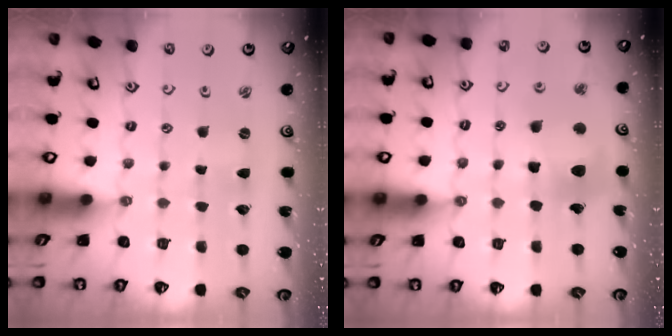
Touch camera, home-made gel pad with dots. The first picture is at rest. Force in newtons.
{"total": 11.2, "press": 11.1, "slide": 1.5}